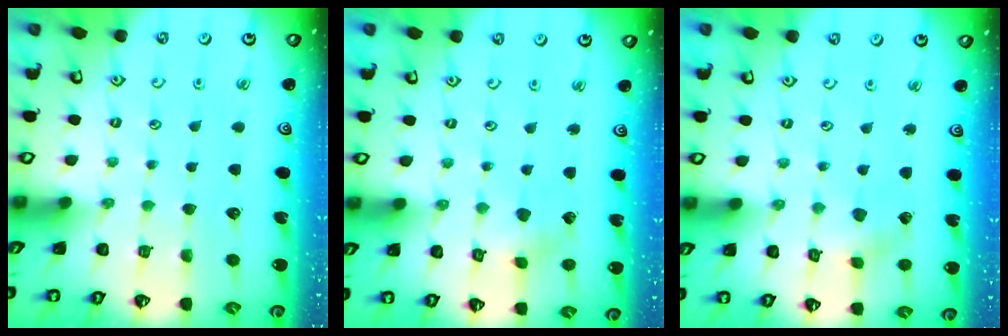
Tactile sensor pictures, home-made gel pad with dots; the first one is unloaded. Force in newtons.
{"total": 2.1, "press": 2.1, "slide": 0.2}
{"total": 2.1, "press": 2.1, "slide": 0.2}